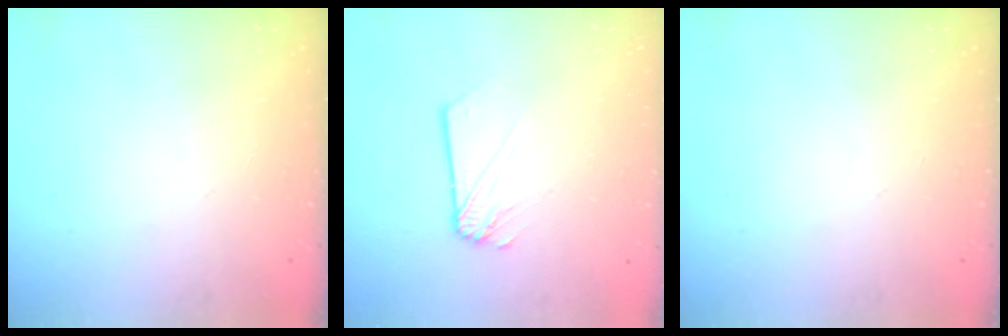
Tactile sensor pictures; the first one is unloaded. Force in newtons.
{"total": 2.1, "press": 2.1, "slide": 0.3}
{"total": 0.0}